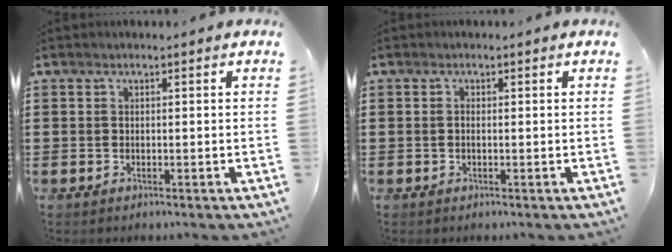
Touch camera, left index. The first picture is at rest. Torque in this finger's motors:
{"motor_torque": [-0.31, 0.69, 0.03, -0.01]}